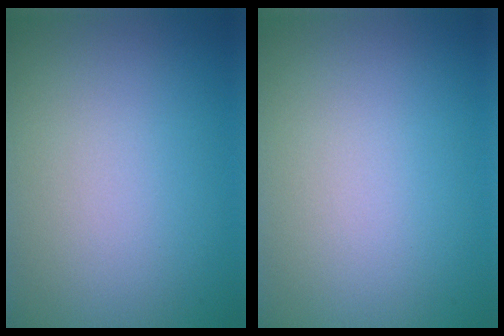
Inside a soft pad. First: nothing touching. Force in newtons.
{"total": 0.0}